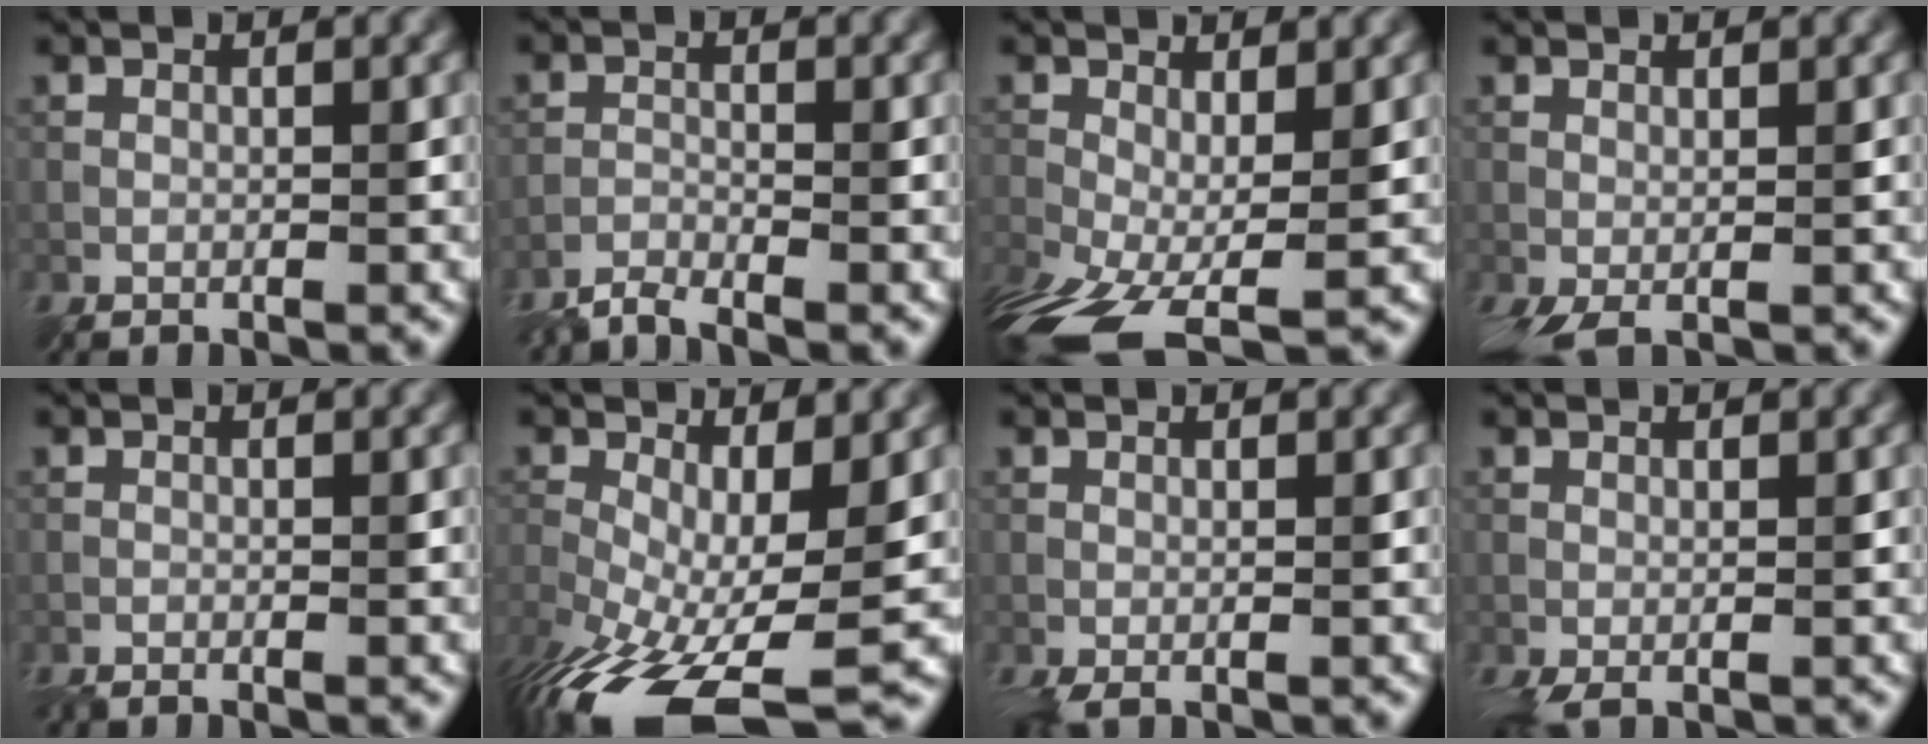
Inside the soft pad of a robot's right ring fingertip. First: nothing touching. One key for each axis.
{"total": 2.6, "fx": -2.6, "fy": 0.1, "fz": 0.2, "tx": -0.013, "ty": -0.001, "tz": -0.055}
{"total": 10.3, "fx": -5.2, "fy": 4.2, "fz": 7.8, "tx": -0.176, "ty": -0.055, "tz": -0.073}
{"total": 2.4, "fx": -0.5, "fy": 0.8, "fz": 2.2, "tx": -0.044, "ty": -0.005, "tz": -0.012}
{"total": 1.1, "fx": -1.0, "fy": 0.1, "fz": 0.3, "tx": -0.011, "ty": -0.001, "tz": -0.021}
{"total": 12.2, "fx": -4.8, "fy": 5.6, "fz": 9.8, "tx": -0.205, "ty": -0.047, "tz": -0.066}
{"total": 1.2, "fx": -0.2, "fy": 0.4, "fz": 1.1, "tx": -0.025, "ty": -0.002, "tz": -0.006}
{"total": 1.5, "fx": -0.3, "fy": 0.5, "fz": 1.4, "tx": -0.031, "ty": -0.002, "tz": -0.007}